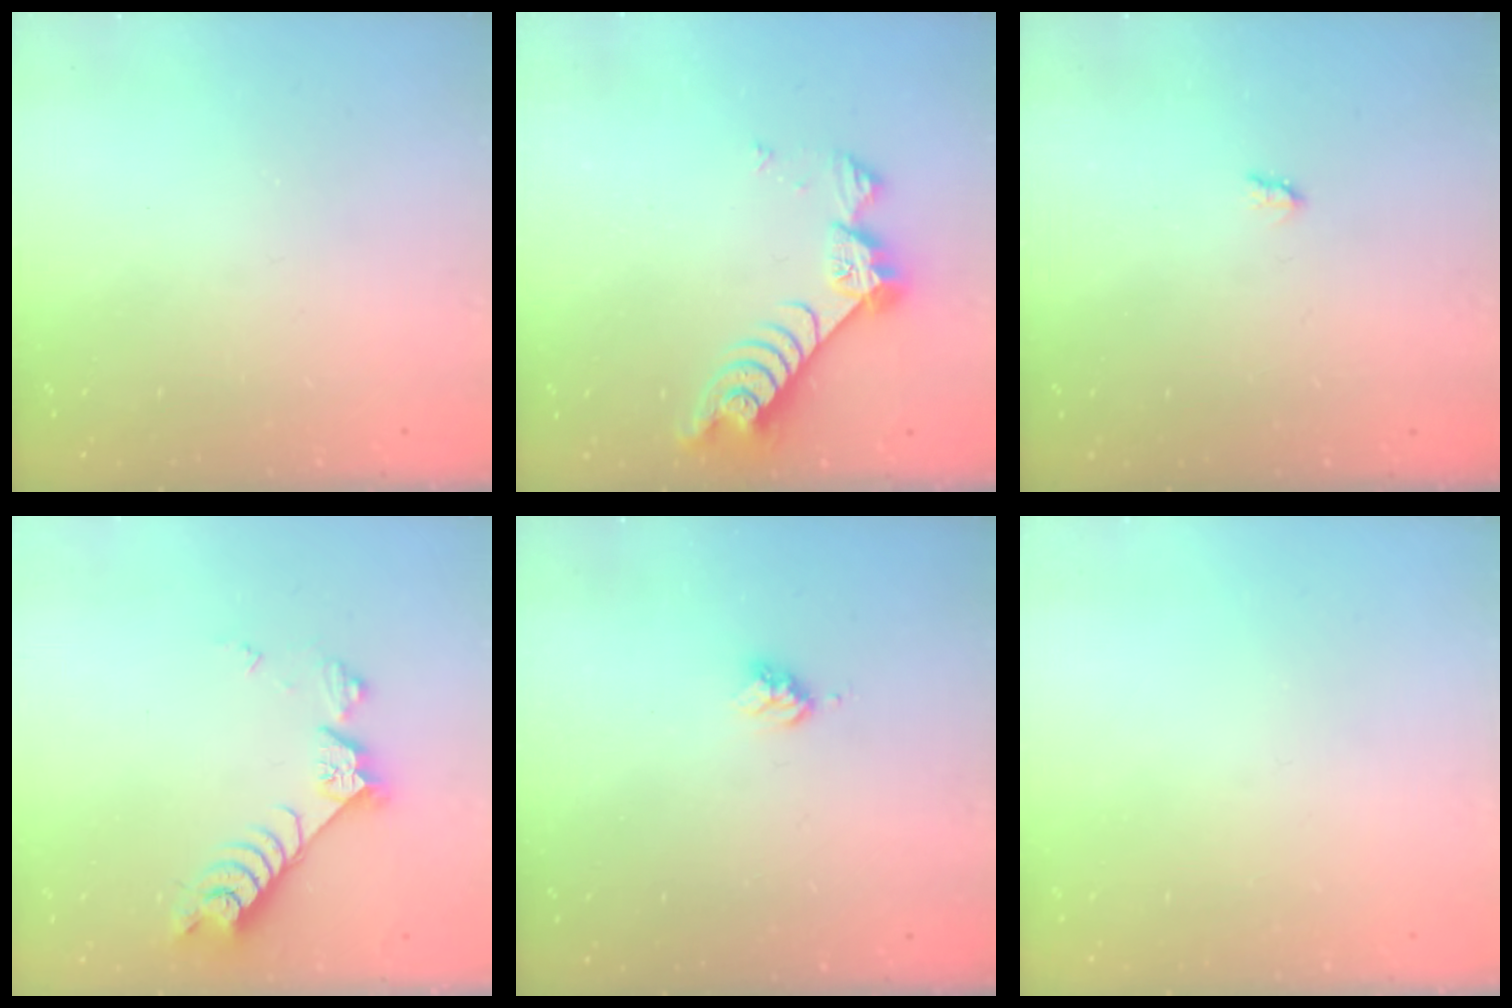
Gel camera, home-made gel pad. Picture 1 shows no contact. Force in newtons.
{"total": 7.4, "press": 7.3, "slide": 0.9}
{"total": 1.7, "press": 1.6, "slide": 0.3}
{"total": 7.4, "press": 7.3, "slide": 1.1}
{"total": 3.6, "press": 3.5, "slide": 0.4}
{"total": 0.0}